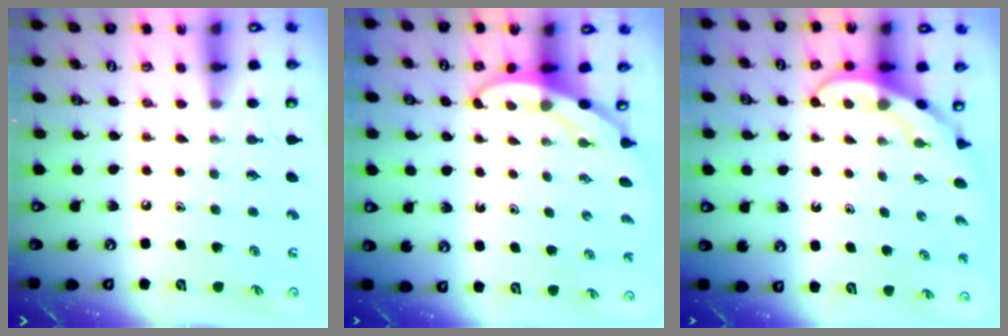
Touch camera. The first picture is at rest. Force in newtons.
{"total": 3.2, "press": 3.2, "slide": 0.1}
{"total": 3.9, "press": 3.9, "slide": 0.3}